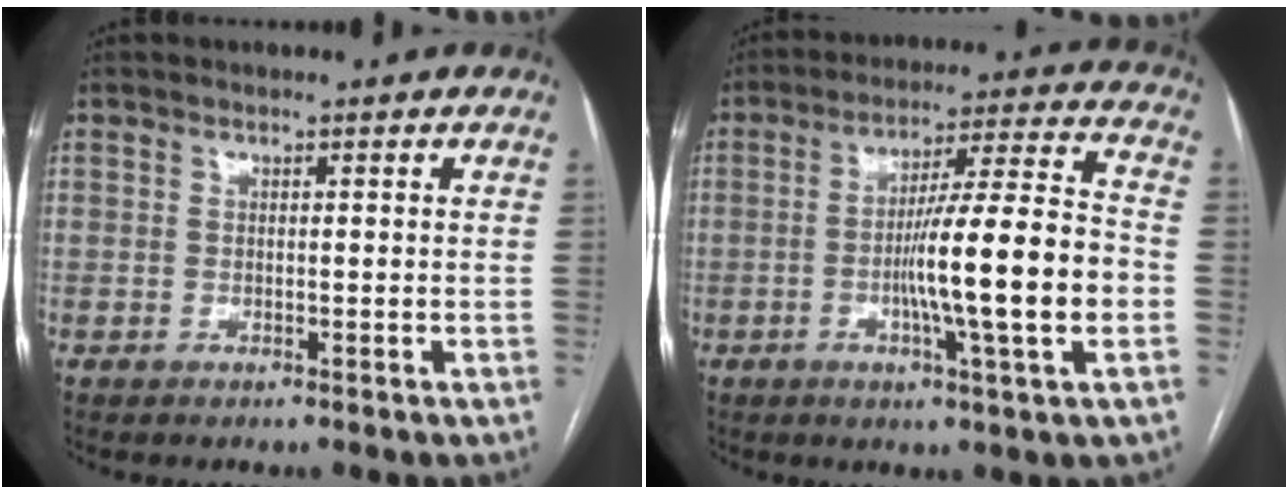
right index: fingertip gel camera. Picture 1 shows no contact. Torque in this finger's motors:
{"motor_torque": [2.14, 0.00, 1.05, 0.21]}